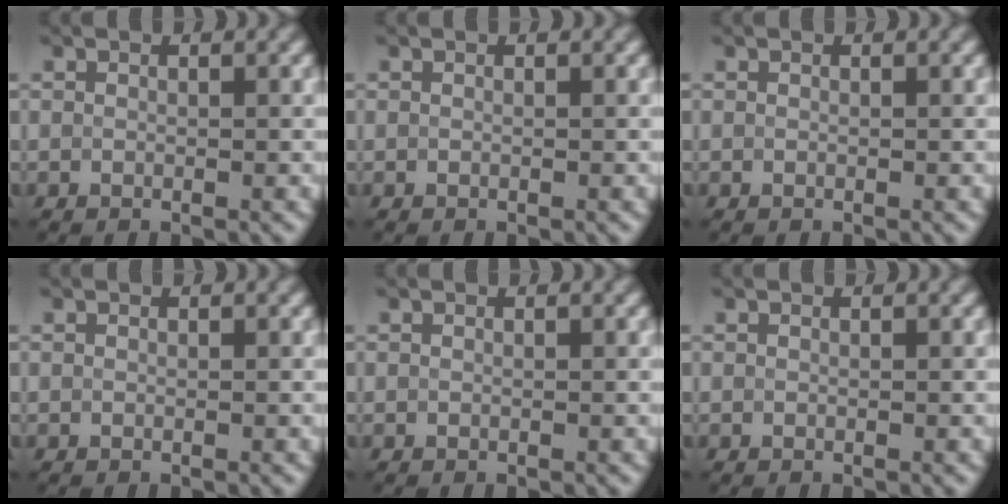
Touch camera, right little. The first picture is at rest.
{"total": 0.0}
{"total": 0.0}
{"total": 0.0}
{"total": 0.0}
{"total": 0.0}